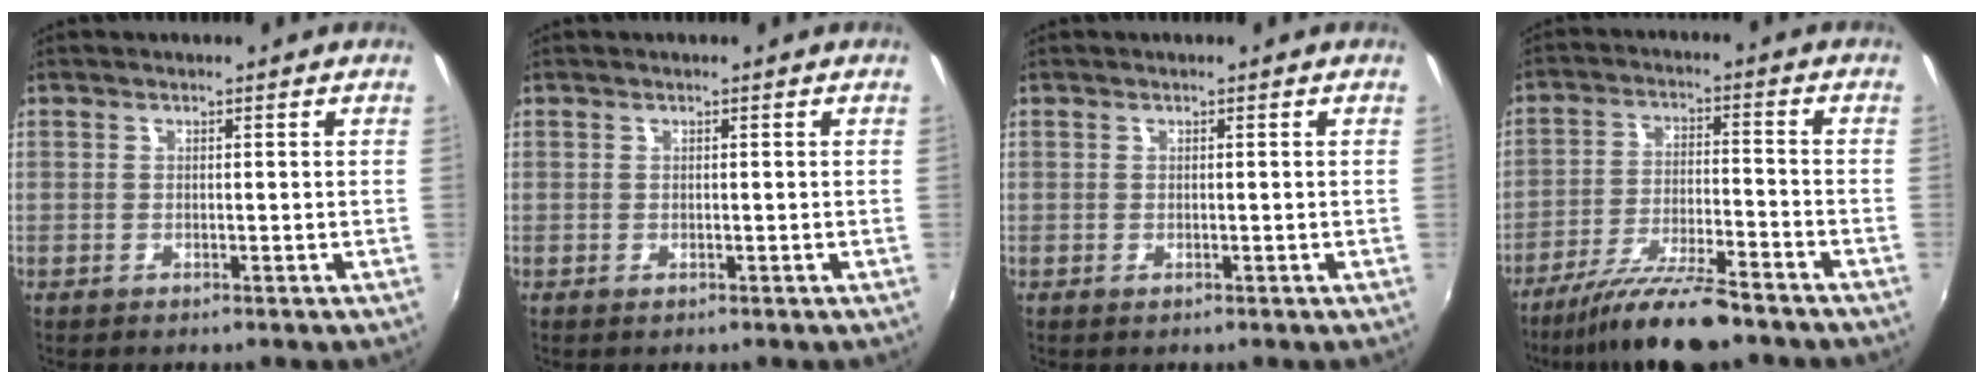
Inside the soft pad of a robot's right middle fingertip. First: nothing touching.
{"total": 0.0}
{"total": 0.0}
{"total": 12.1, "force": [-10.1, 1.7, 6.5], "torque": [-0.139, -0.017, -0.175]}